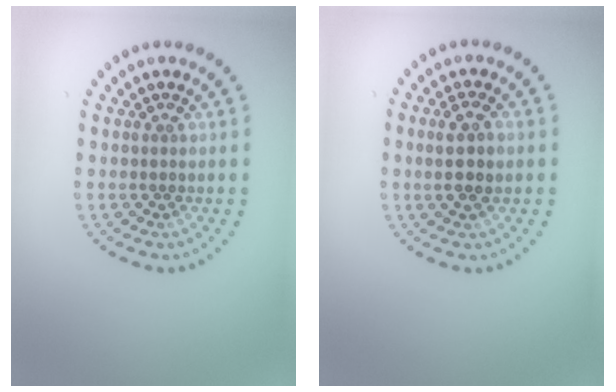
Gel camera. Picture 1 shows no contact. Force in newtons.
{"total": 2.7, "press": 2.6, "slide": 0.7}